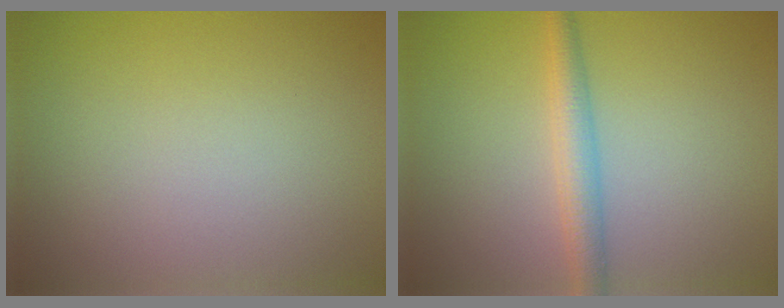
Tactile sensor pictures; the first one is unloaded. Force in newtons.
{"total": 2.8, "press": 2.8, "slide": 0.1}